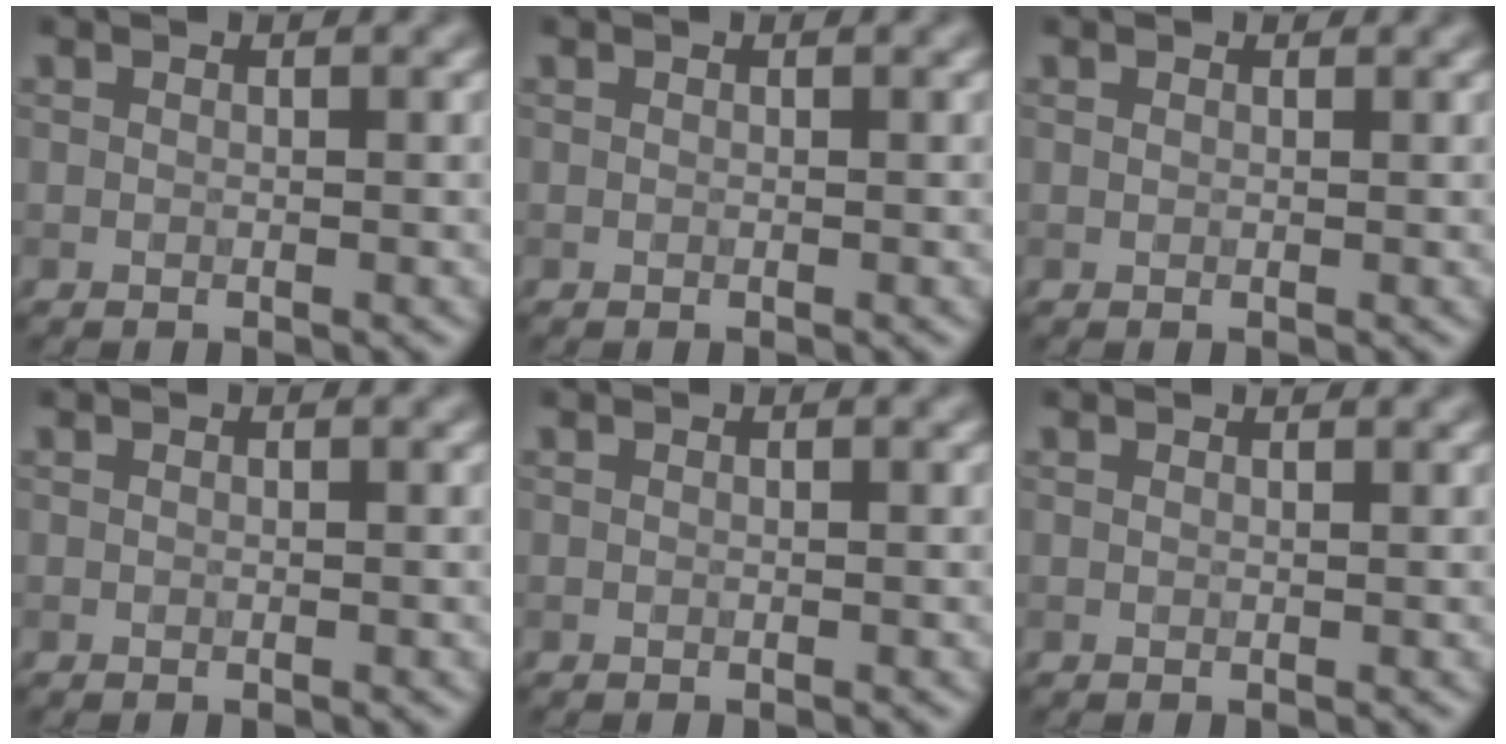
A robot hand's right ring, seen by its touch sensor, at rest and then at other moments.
{"total": 0.0}
{"total": 0.5, "force": [0.3, 0.3, 0.2], "torque": [-0.002, -0.001, 0.004]}
{"total": 0.0}
{"total": 0.0}
{"total": 0.5, "force": [0.5, 0.0, 0.1], "torque": [-0.004, -0.003, 0.006]}